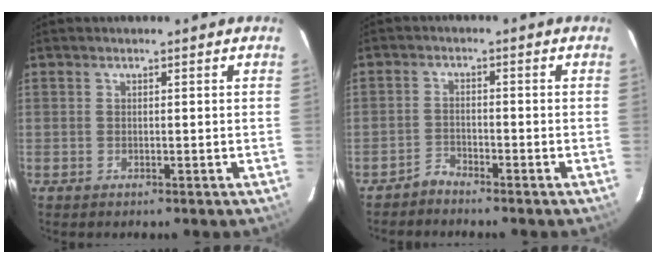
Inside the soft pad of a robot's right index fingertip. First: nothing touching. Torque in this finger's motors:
{"motor_torque": [-0.05, -0.09, -0.10, -0.06]}